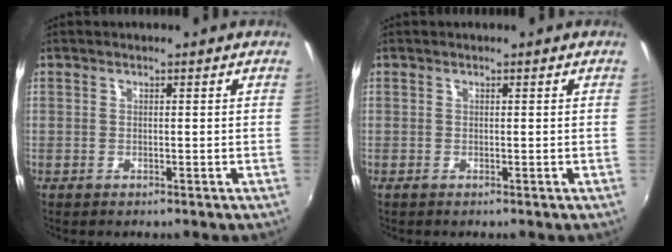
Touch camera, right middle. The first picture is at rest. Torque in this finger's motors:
{"motor_torque": [0.13, -0.39, 0.06, 0.01]}